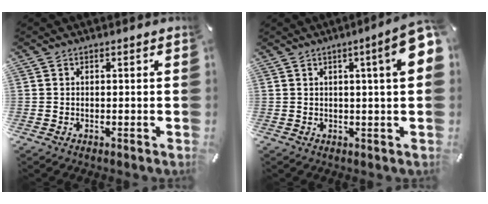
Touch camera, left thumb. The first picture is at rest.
{"total": 9.6, "force": [3.1, 1.0, 9.0], "torque": [-0.134, -0.013, 0.046]}